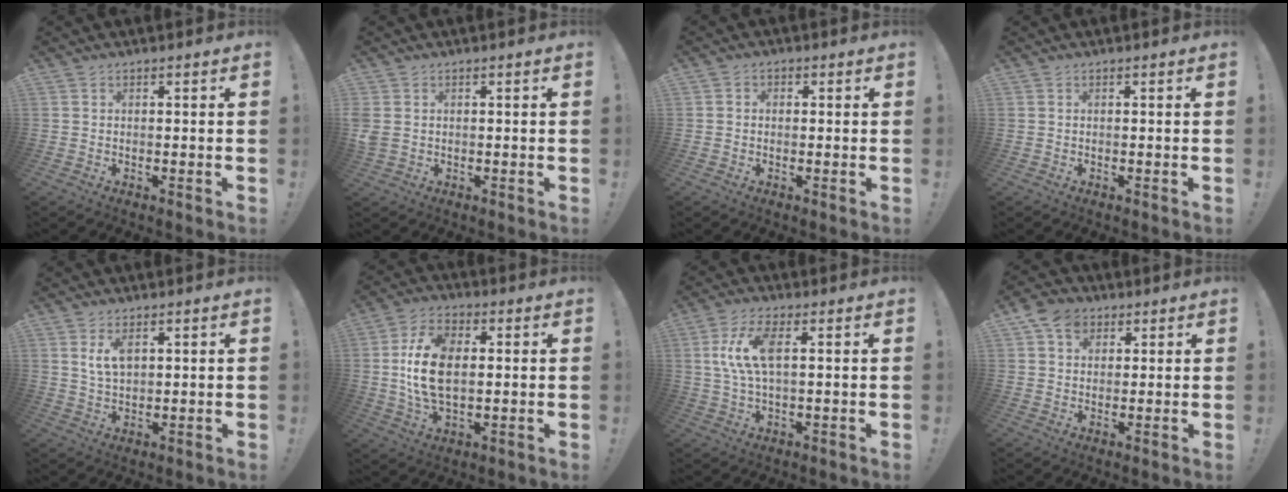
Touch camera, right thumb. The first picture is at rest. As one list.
[{"total": 3.4, "force": [0.7, 2.6, 2.1], "torque": [-0.038, 0.000, 0.015]}, {"total": 1.6, "force": [-0.8, 1.3, 0.4], "torque": [-0.004, 0.007, -0.015]}, {"total": 0.0}, {"total": 5.6, "force": [2.4, 3.0, 4.1], "torque": [-0.069, -0.006, 0.043]}, {"total": 14.6, "force": [1.2, 8.7, 11.6], "torque": [-0.218, 0.002, 0.021]}, {"total": 10.5, "force": [1.9, 4.2, 9.4], "torque": [-0.182, -0.003, 0.033]}, {"total": 7.3, "force": [3.5, 5.6, 3.2], "torque": [-0.049, -0.004, 0.068]}]